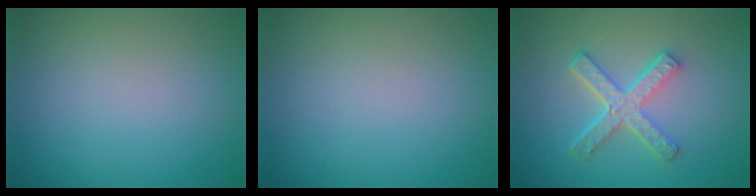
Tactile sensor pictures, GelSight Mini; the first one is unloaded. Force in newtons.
{"total": 0.0}
{"total": 4.9, "press": 3.5, "slide": 3.4}